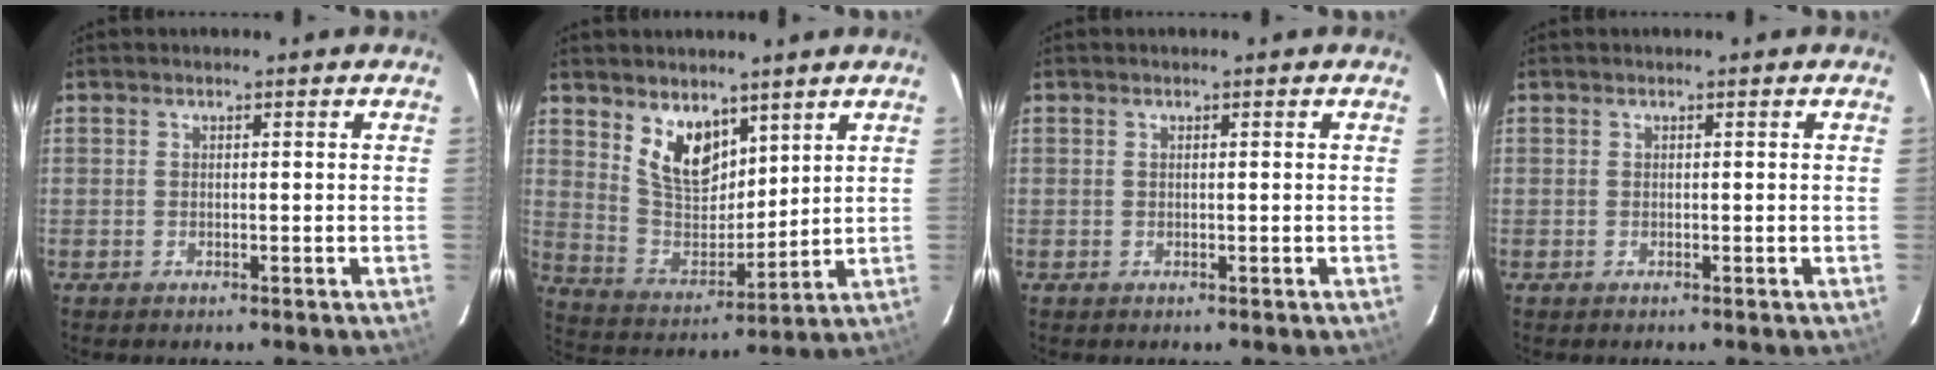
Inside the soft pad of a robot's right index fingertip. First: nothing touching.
{"total": 10.6, "force": [6.6, 6.1, 5.8], "torque": [-0.104, -0.002, 0.137]}
{"total": 0.0}
{"total": 0.0}